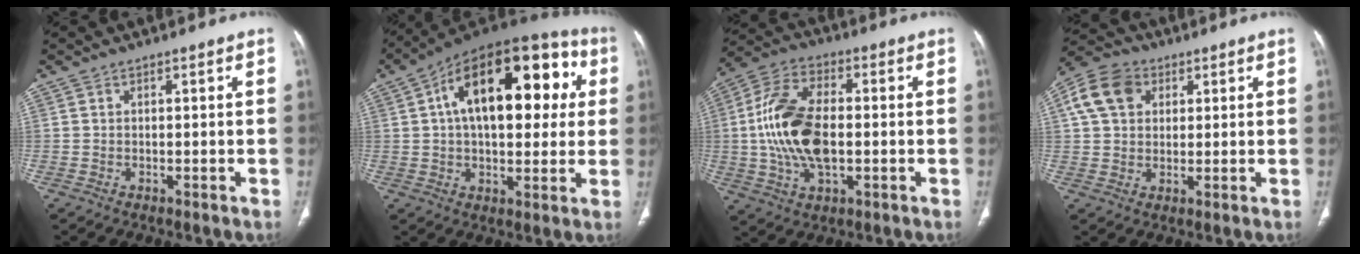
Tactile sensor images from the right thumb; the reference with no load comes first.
{"total": 26.0, "force": [6.1, 13.4, 21.4], "torque": [-0.299, 0.036, 0.085]}
{"total": 16.5, "force": [-0.4, 8.9, 13.9], "torque": [-0.278, 0.014, -0.010]}
{"total": 10.2, "force": [3.5, 7.7, 5.8], "torque": [-0.099, 0.010, 0.058]}